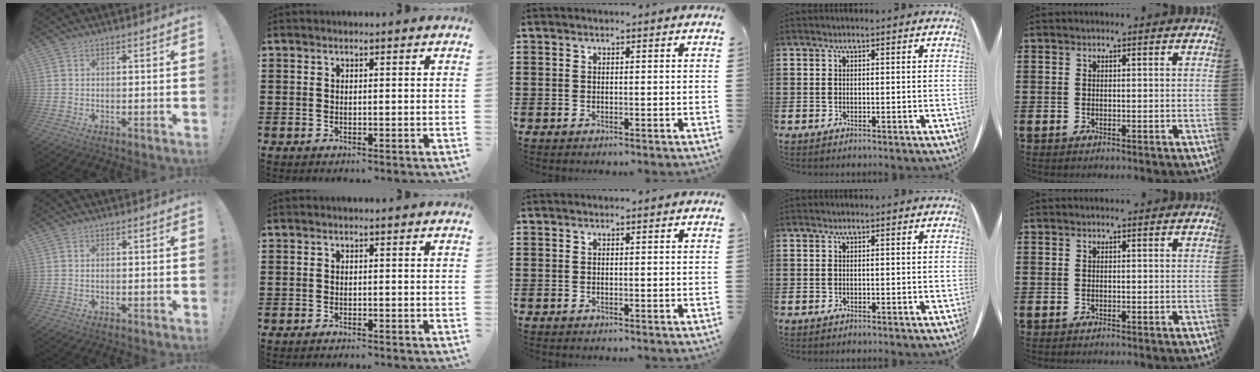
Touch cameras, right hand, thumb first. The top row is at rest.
{"thumb": {"total": 0.7, "force": [0.1, 0.3, 0.6], "torque": [-0.012, 0.002, 0.002]}, "index": {"total": 0.7, "force": [-0.7, 0.0, 0.0], "torque": [-0.002, 0.000, -0.015]}}